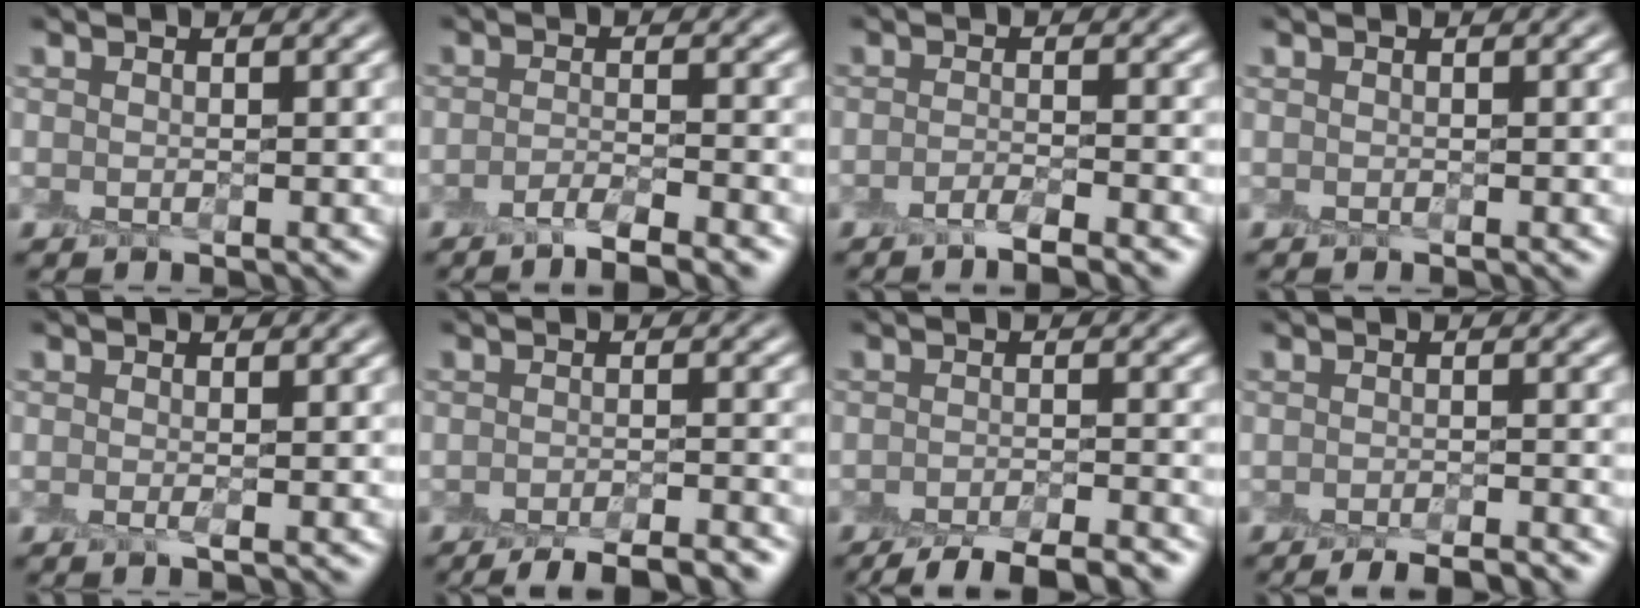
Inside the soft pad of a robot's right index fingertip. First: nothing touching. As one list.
[{"total": 3.1, "force": [-2.3, 0.3, 2.0], "torque": [-0.035, 0.002, -0.047]}, {"total": 2.3, "force": [-1.8, 0.1, 1.5], "torque": [-0.026, -0.001, -0.038]}, {"total": 0.0}, {"total": 0.5, "force": [-0.1, -0.2, 0.4], "torque": [-0.013, -0.005, -0.001]}, {"total": 6.1, "force": [-5.2, 1.2, 2.9], "torque": [-0.042, -0.007, -0.065]}, {"total": 6.2, "force": [-5.1, 1.3, 3.2], "torque": [-0.046, -0.011, -0.076]}, {"total": 3.5, "force": [-3.1, 0.5, 1.6], "torque": [-0.022, 0.004, -0.036]}]